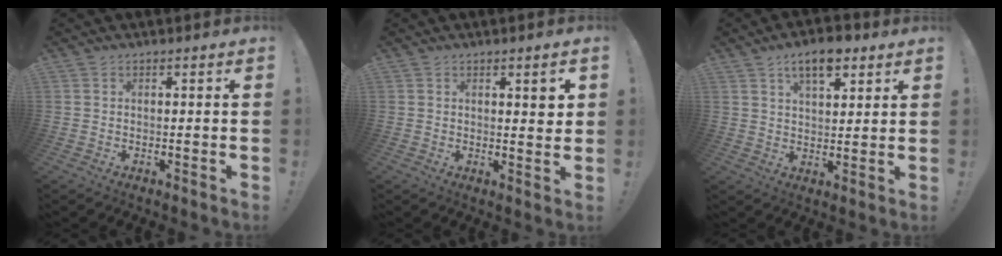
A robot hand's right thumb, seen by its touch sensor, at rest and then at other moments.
{"total": 3.4, "force": [1.6, 0.8, 2.9], "torque": [-0.027, -0.011, 0.020]}
{"total": 8.8, "force": [5.5, 4.0, 5.6], "torque": [-0.082, -0.018, 0.096]}